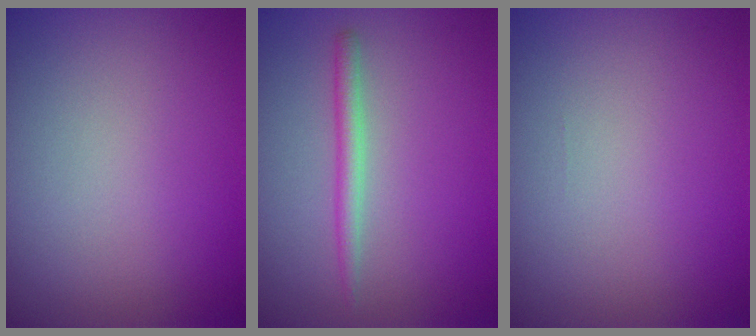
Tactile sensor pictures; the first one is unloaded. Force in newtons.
{"total": 1.8, "press": 1.8, "slide": 0.1}
{"total": 0.0}